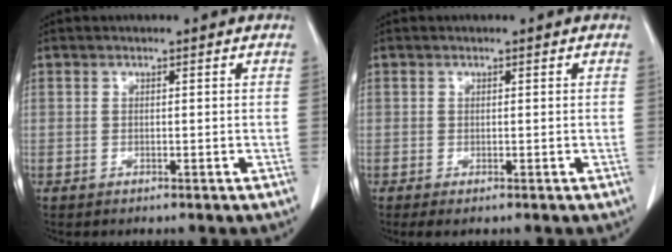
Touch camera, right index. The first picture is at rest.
{"total": 1.2, "force": [-0.2, 0.5, 1.0], "torque": [-0.023, -0.005, -0.001]}